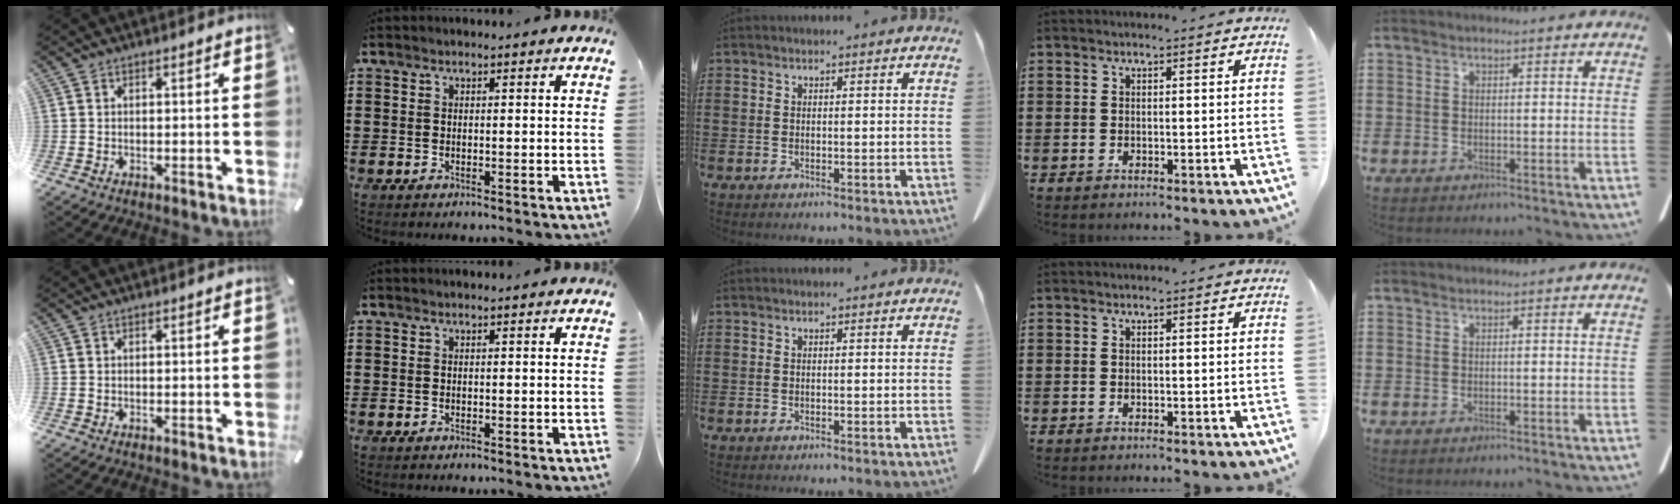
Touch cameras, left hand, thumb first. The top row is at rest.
{}